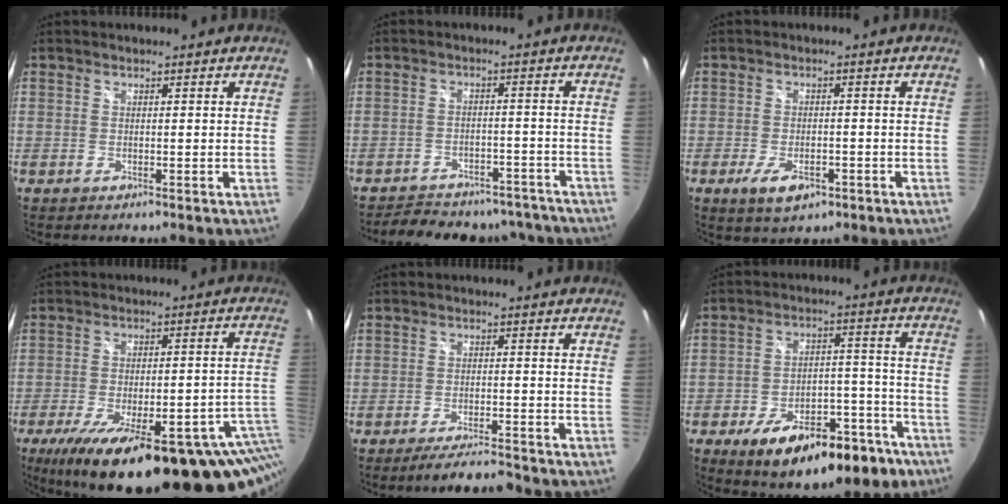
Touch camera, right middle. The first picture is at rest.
{"total": 17.0, "force": [-14.7, 6.7, 5.2], "torque": [-0.114, 0.029, -0.175]}
{"total": 5.8, "force": [-2.9, 2.7, 4.2], "torque": [-0.093, -0.012, -0.046]}
{"total": 29.5, "force": [-16.8, 8.9, 22.5], "torque": [-0.326, -0.035, -0.215]}
{"total": 5.9, "force": [-5.3, 0.5, 2.5], "torque": [-0.060, -0.005, -0.088]}
{"total": 21.1, "force": [-13.4, 9.8, 13.0], "torque": [-0.201, 0.013, -0.169]}